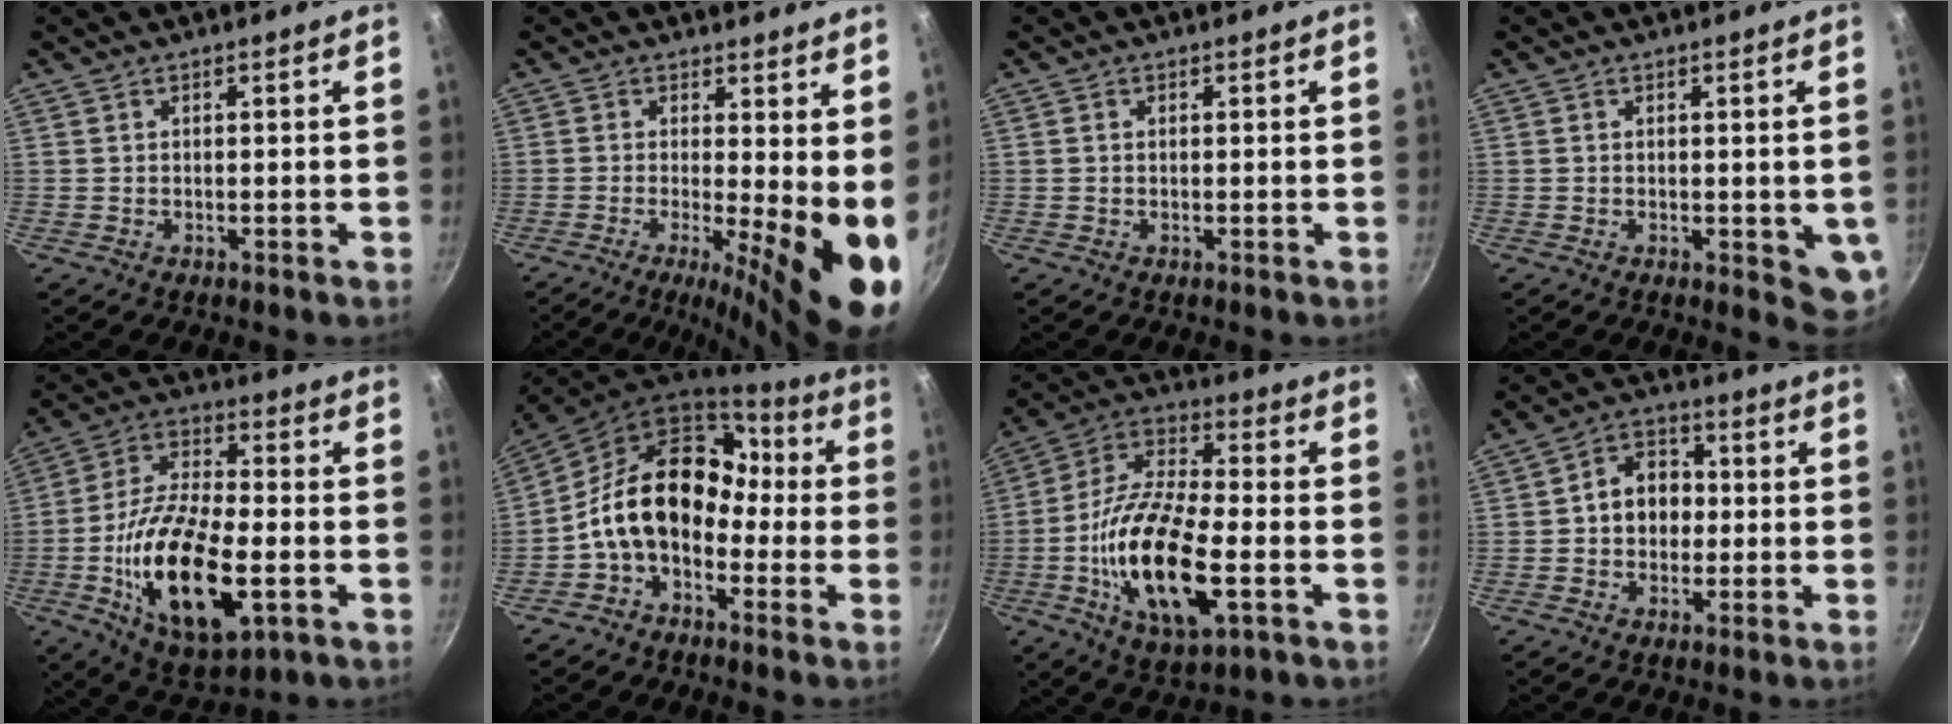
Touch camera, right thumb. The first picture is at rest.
{"total": 11.7, "force": [-0.7, 2.9, 11.3], "torque": [-0.146, -0.019, -0.013]}
{"total": 0.5, "force": [0.1, 0.4, 0.3], "torque": [-0.005, 0.003, 0.001]}
{"total": 5.4, "force": [-0.3, 2.6, 4.7], "torque": [-0.047, -0.008, 0.000]}
{"total": 20.6, "force": [-5.1, 9.5, 17.6], "torque": [-0.306, 0.017, -0.085]}
{"total": 16.2, "force": [-2.2, 11.8, 10.9], "torque": [-0.151, 0.061, -0.055]}
{"total": 21.1, "force": [-4.9, 8.7, 18.6], "torque": [-0.353, 0.017, -0.100]}
{"total": 8.7, "force": [0.0, 7.0, 5.2], "torque": [-0.041, 0.018, -0.011]}